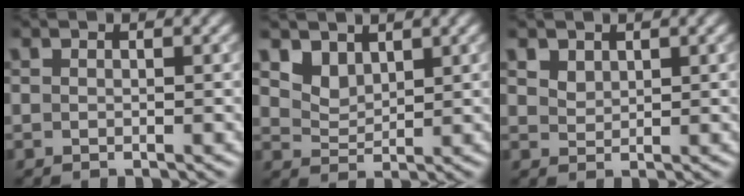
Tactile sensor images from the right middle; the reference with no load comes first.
{"total": 2.9, "force": [2.3, 1.6, 1.0], "torque": [-0.031, -0.014, 0.058]}
{"total": 1.5, "force": [1.2, 0.8, 0.4], "torque": [-0.013, -0.003, 0.023]}